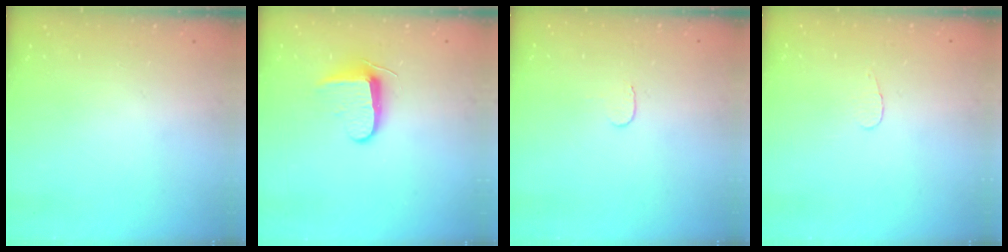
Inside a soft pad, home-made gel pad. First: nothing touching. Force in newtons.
{"total": 9.1, "press": 9.0, "slide": 1.0}
{"total": 3.0, "press": 3.0, "slide": 0.3}
{"total": 2.8, "press": 2.8, "slide": 0.3}